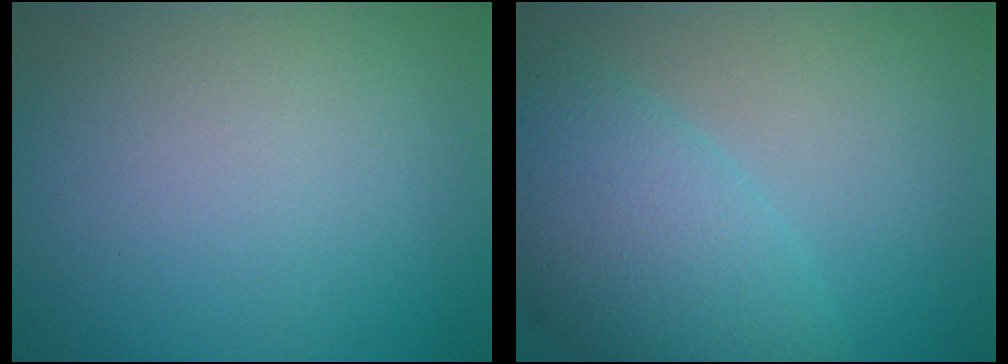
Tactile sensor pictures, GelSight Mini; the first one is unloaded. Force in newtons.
{"total": 5.5, "press": 5.5, "slide": 0.4}